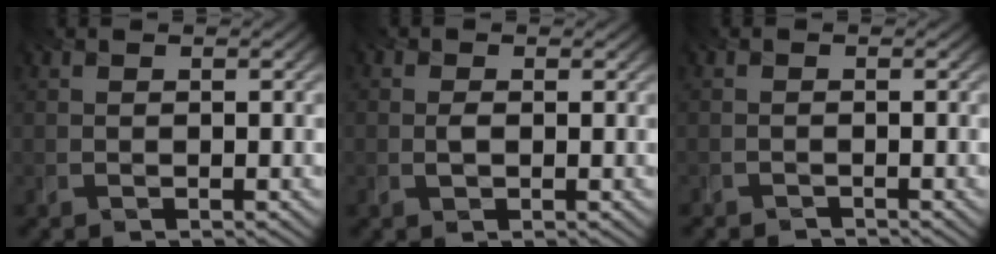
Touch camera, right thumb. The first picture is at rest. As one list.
[{"total": 1.2, "force": [0.0, 0.9, 0.8], "torque": [-0.019, -0.002, -0.001]}, {"total": 1.0, "force": [-0.9, 0.1, -0.4], "torque": [0.006, -0.004, -0.020]}]